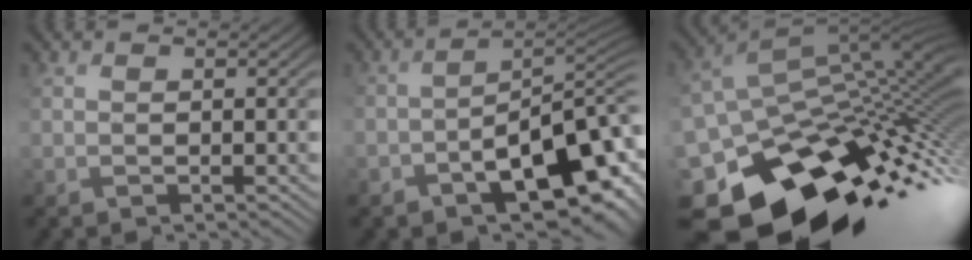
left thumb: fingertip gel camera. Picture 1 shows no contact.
{"total": 12.2, "force": [-7.0, 5.4, 8.4], "torque": [-0.111, -0.020, -0.097]}
{"total": 14.8, "force": [-7.0, 9.4, 9.0], "torque": [-0.199, -0.023, -0.109]}